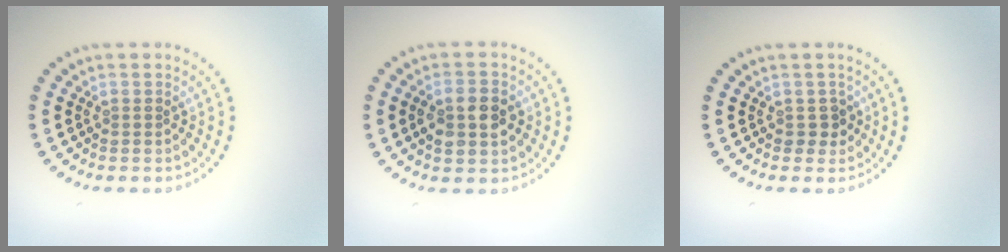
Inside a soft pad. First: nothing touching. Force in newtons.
{"total": 3.8, "press": 3.8, "slide": 0.2}
{"total": 1.3, "press": 1.2, "slide": 0.6}